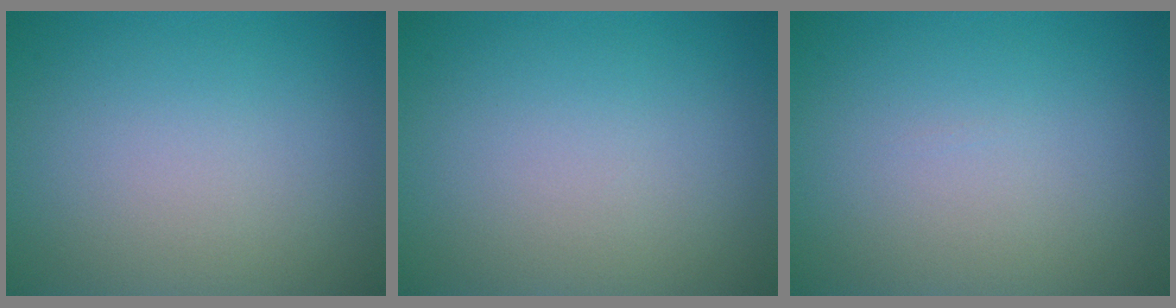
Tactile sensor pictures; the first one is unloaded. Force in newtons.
{"total": 0.0}
{"total": 0.0}